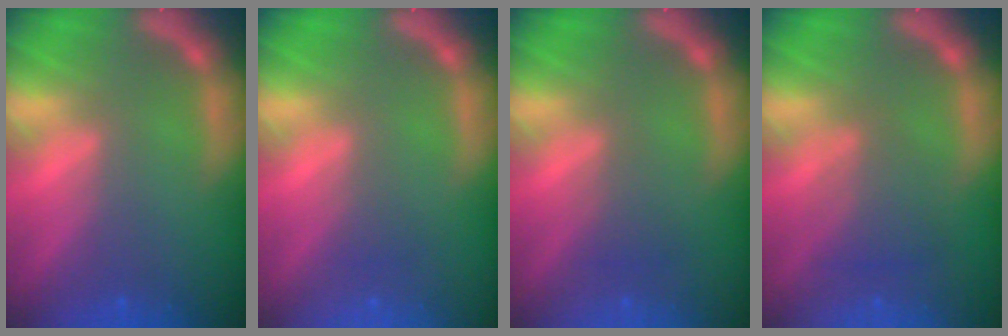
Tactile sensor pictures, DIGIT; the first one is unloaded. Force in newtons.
{"total": 1.0}
{"total": 1.5}
{"total": 3.0}